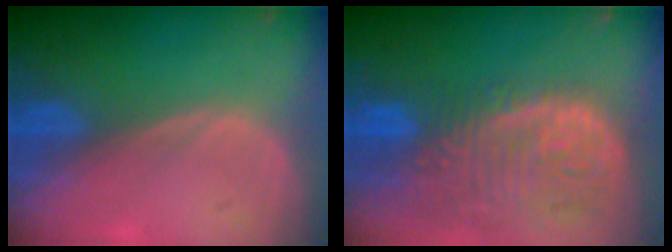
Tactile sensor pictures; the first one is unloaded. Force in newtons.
{"total": 14.3, "press": 11.7, "slide": 8.2}